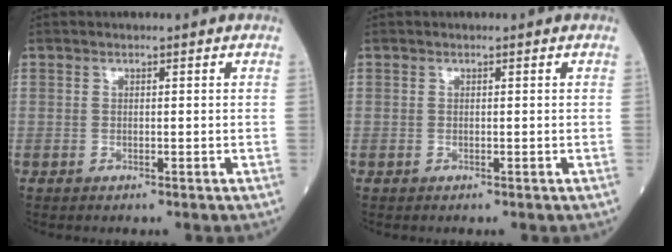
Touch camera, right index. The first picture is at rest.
{"total": 0.0}